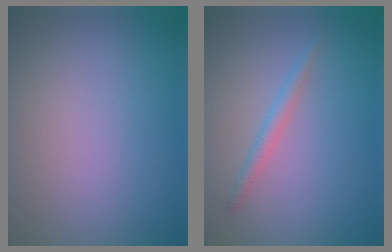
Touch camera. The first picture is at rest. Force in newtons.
{"total": 1.3, "press": 1.3, "slide": 0.1}